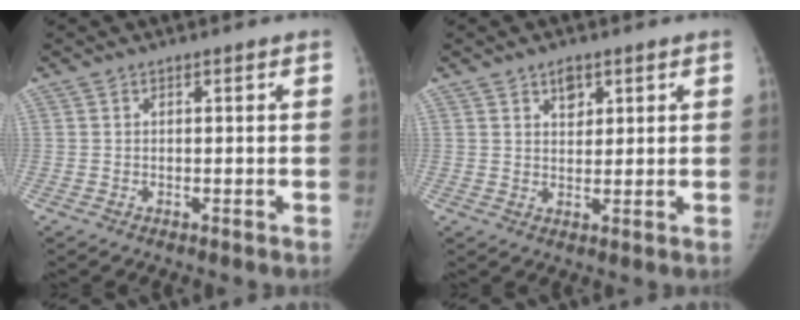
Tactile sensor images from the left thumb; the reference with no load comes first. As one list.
[{"total": 3.2, "force": [1.9, 2.0, 1.6], "torque": [-0.008, -0.012, 0.032]}]